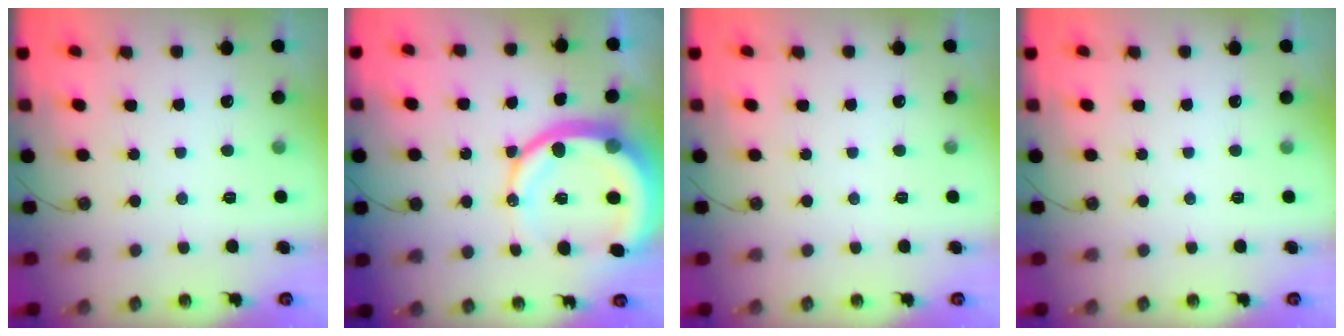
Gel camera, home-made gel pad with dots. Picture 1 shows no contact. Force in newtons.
{"total": 17.8, "press": 17.6, "slide": 2.1}
{"total": 0.0}
{"total": 0.0}